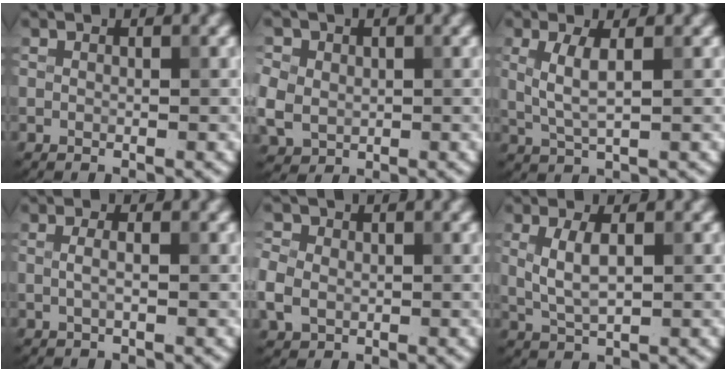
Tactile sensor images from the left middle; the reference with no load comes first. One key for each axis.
{"total": 4.8, "fx": 0.5, "fy": 4.2, "fz": 2.3, "tx": -0.056, "ty": 0.018, "tz": 0.003}
{"total": 2.8, "fx": 0.6, "fy": 0.7, "fz": 2.6, "tx": -0.060, "ty": -0.001, "tz": 0.012}
{"total": 1.1, "fx": 0.1, "fy": 0.3, "fz": 1.1, "tx": -0.020, "ty": -0.006, "tz": -0.002}
{"total": 3.9, "fx": -0.3, "fy": 3.3, "fz": 2.0, "tx": -0.044, "ty": 0.005, "tz": -0.008}
{"total": 2.9, "fx": 0.5, "fy": 1.1, "fz": 2.6, "tx": -0.060, "ty": 0.000, "tz": 0.011}